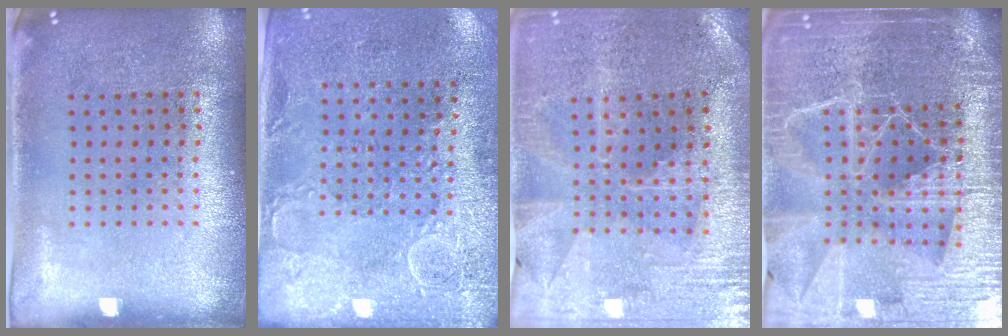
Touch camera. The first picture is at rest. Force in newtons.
{"total": 2.9, "press": 2.5, "slide": 1.5}
{"total": 1.0, "press": 1.0, "slide": 0.3}
{"total": 6.1, "press": 5.3, "slide": 3.0}